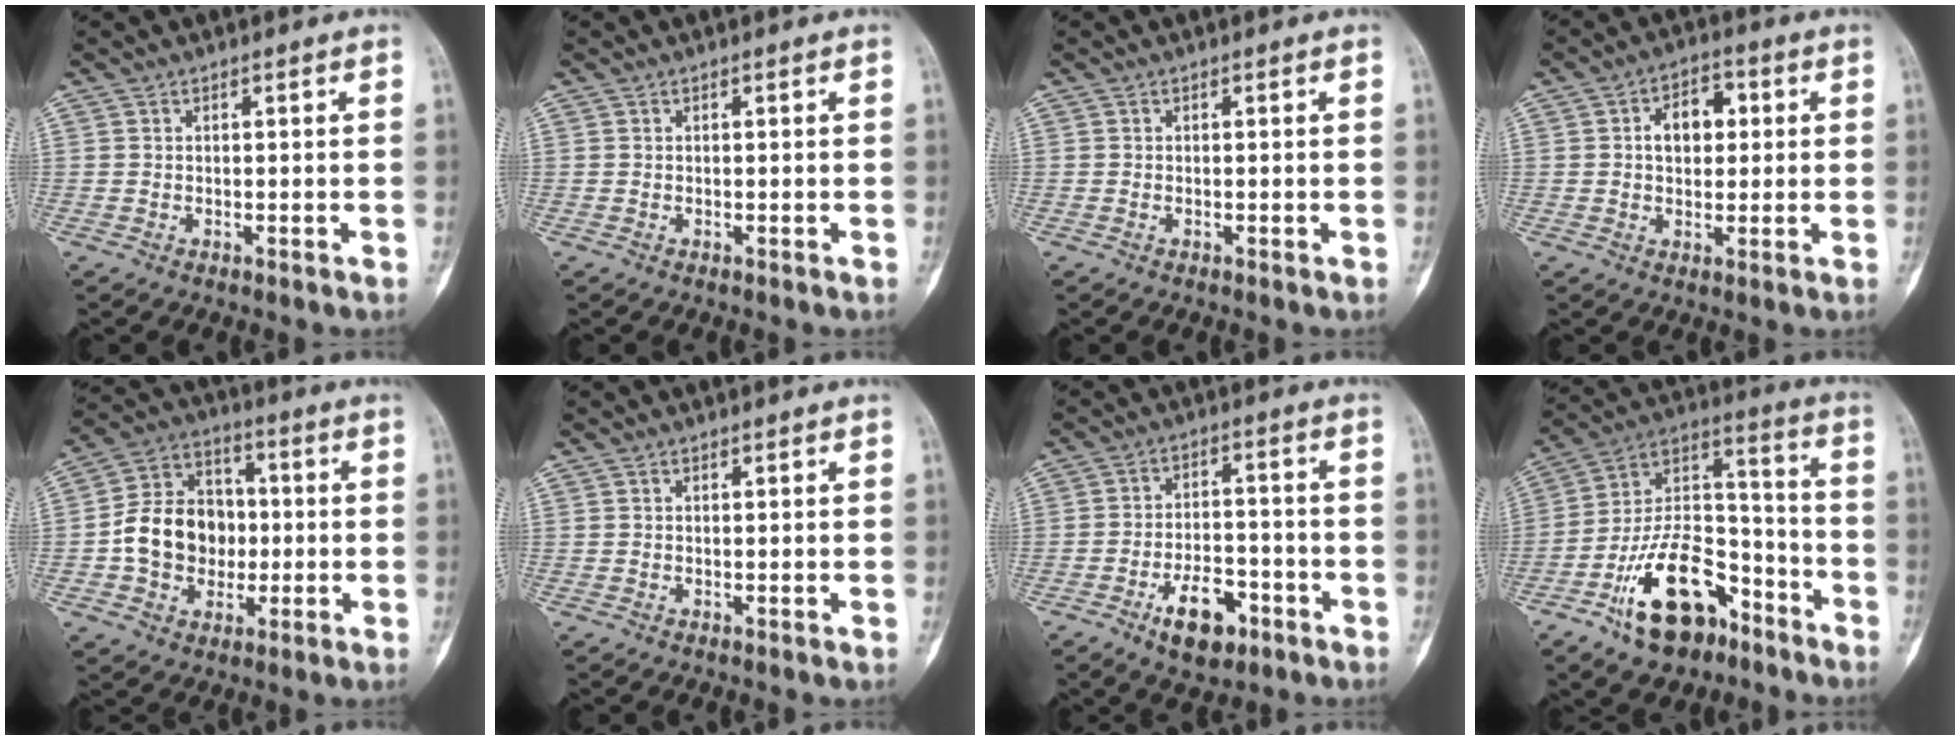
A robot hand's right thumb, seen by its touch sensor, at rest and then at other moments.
{"total": 0.0}
{"total": 0.0}
{"total": 7.4, "force": [1.2, 5.0, 5.3], "torque": [-0.060, 0.014, 0.013]}
{"total": 14.3, "force": [-1.2, 11.6, 8.3], "torque": [-0.108, 0.032, -0.024]}
{"total": 0.0}
{"total": 9.6, "force": [-5.0, 5.1, 6.4], "torque": [-0.083, 0.031, -0.078]}
{"total": 19.4, "force": [-11.1, 10.6, 11.8], "torque": [-0.171, 0.095, -0.190]}